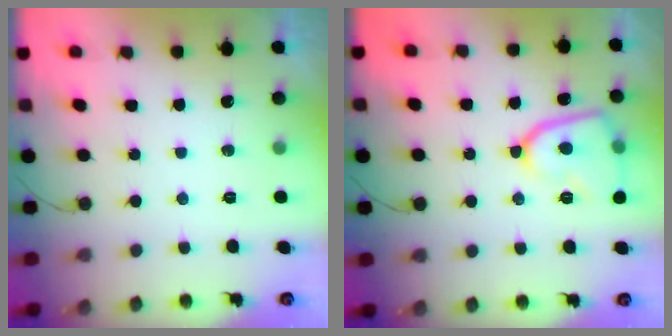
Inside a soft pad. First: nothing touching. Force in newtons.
{"total": 12.7, "press": 12.6, "slide": 1.4}